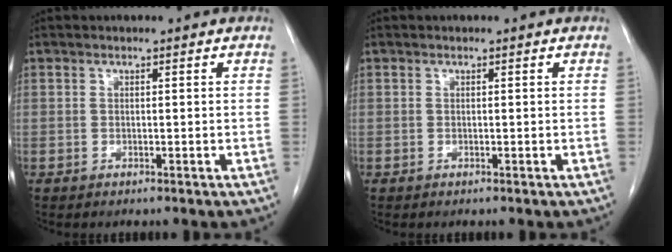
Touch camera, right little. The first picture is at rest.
{"total": 0.0}